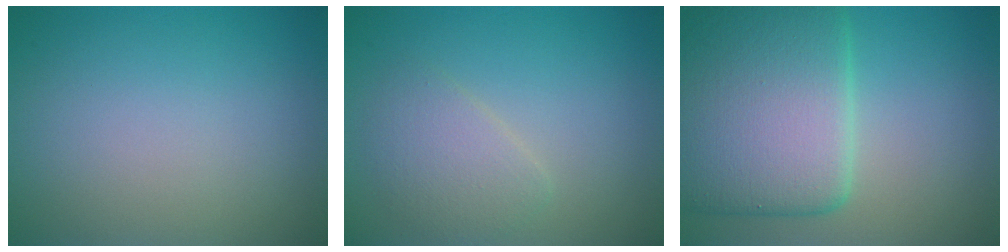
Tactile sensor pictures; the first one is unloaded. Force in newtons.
{"total": 2.5, "press": 2.5, "slide": 0.1}
{"total": 11.0, "press": 11.0, "slide": 0.4}